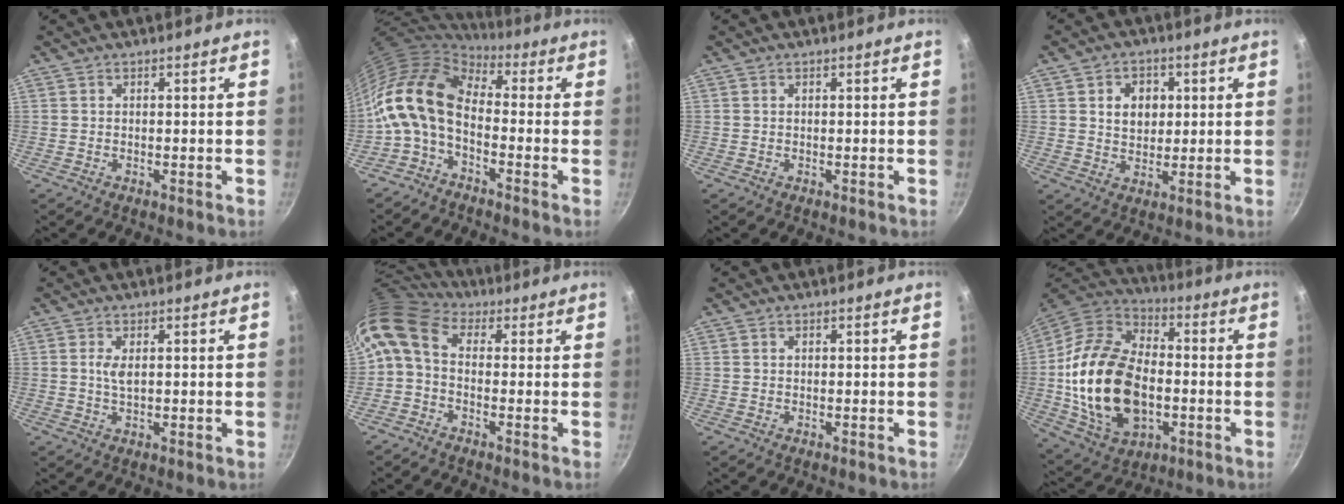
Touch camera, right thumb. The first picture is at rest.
{"total": 13.5, "force": [-1.9, 8.4, 10.4], "torque": [-0.190, 0.029, -0.057]}
{"total": 0.0}
{"total": 6.7, "force": [1.6, 5.2, 3.8], "torque": [-0.036, -0.003, 0.027]}
{"total": 2.9, "force": [0.5, 1.3, 2.5], "torque": [-0.042, -0.001, 0.010]}
{"total": 8.5, "force": [0.9, 5.9, 6.1], "torque": [-0.118, 0.027, -0.002]}
{"total": 0.5, "force": [0.3, 0.4, 0.2], "torque": [-0.003, 0.003, 0.004]}
{"total": 24.9, "force": [-2.7, 16.2, 18.8], "torque": [-0.336, 0.022, -0.043]}